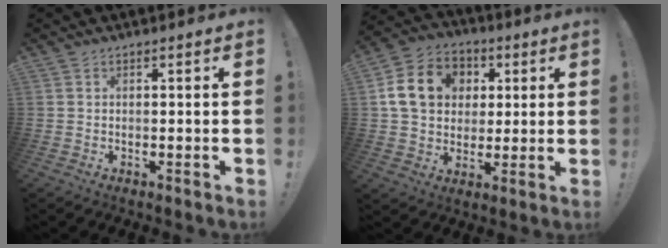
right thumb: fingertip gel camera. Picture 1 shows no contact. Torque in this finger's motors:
{"motor_torque": [1.31, 2.23, 0.47, -0.32, 0.03]}